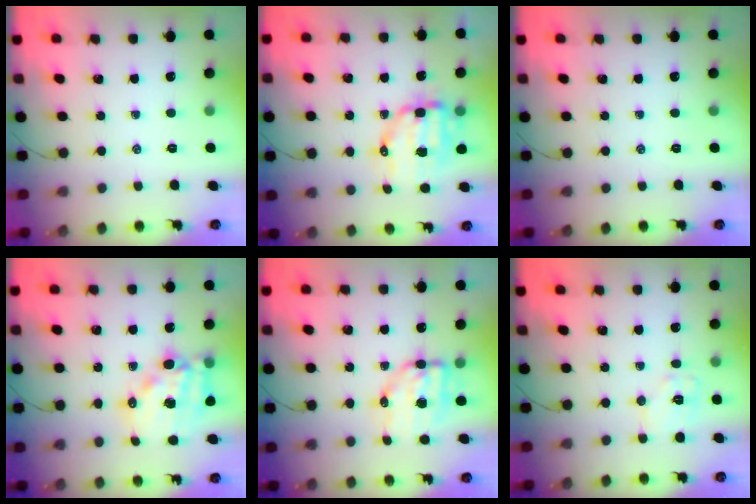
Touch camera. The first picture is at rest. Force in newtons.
{"total": 10.5, "press": 10.3, "slide": 2.1}
{"total": 0.0}
{"total": 15.7, "press": 15.3, "slide": 3.8}
{"total": 7.9, "press": 7.7, "slide": 1.4}
{"total": 8.0, "press": 8.0, "slide": 0.7}